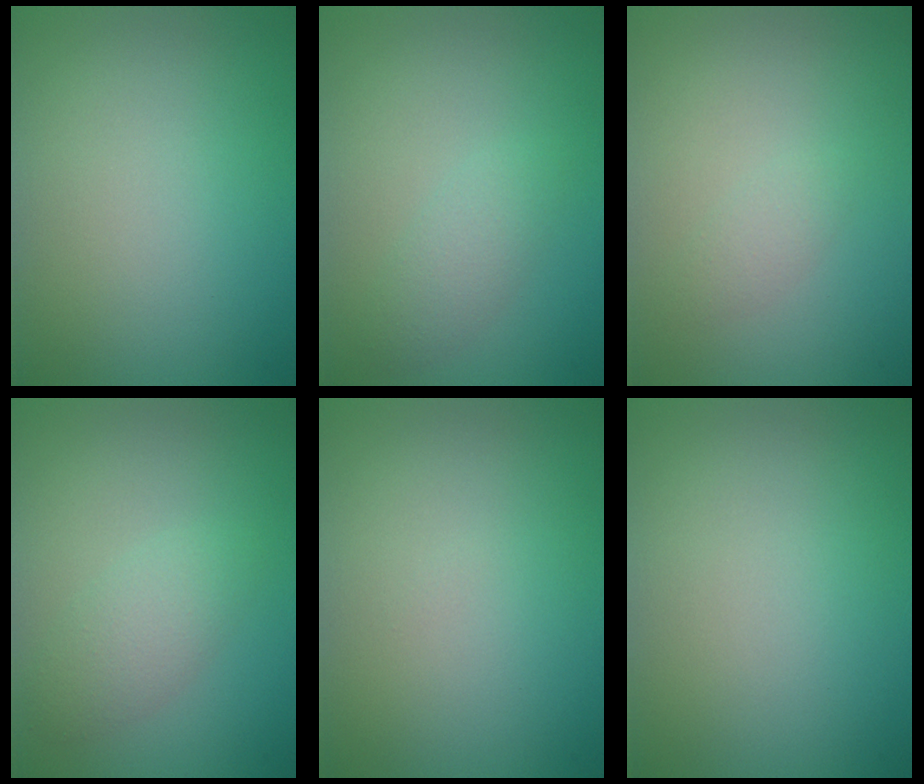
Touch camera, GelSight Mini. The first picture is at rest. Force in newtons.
{"total": 1.8, "press": 1.8, "slide": 0.1}
{"total": 1.0, "press": 1.0, "slide": 0.0}
{"total": 2.3, "press": 2.3, "slide": 0.1}
{"total": 0.0}
{"total": 0.0}